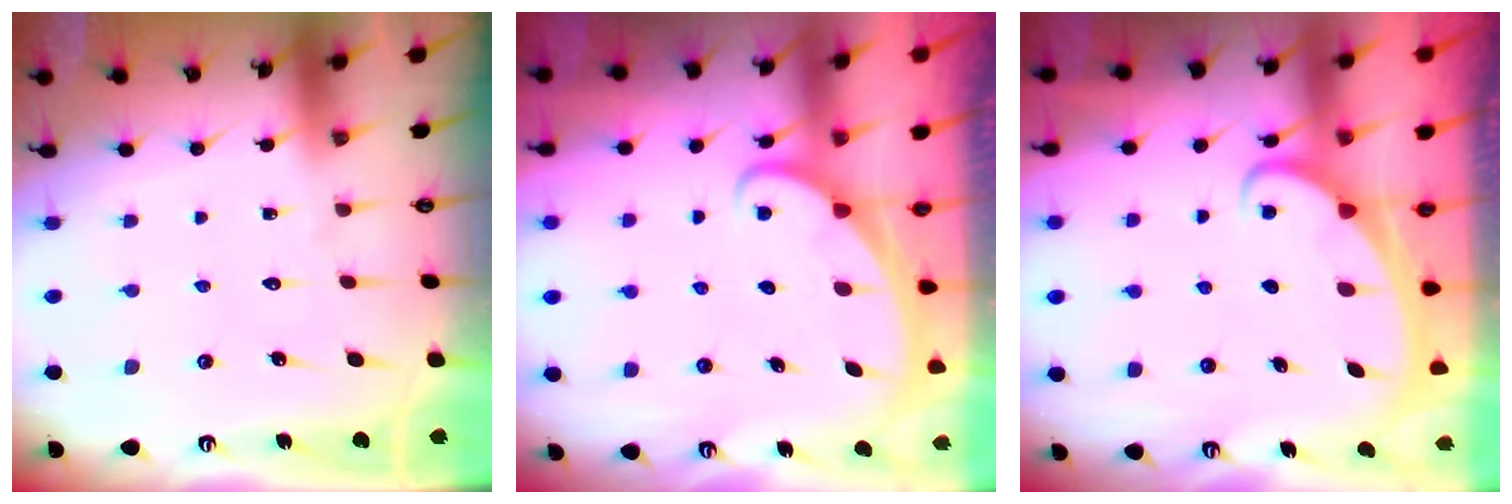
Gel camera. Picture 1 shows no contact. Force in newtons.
{"total": 1.7, "press": 1.7, "slide": 0.1}
{"total": 2.5, "press": 2.4, "slide": 0.4}